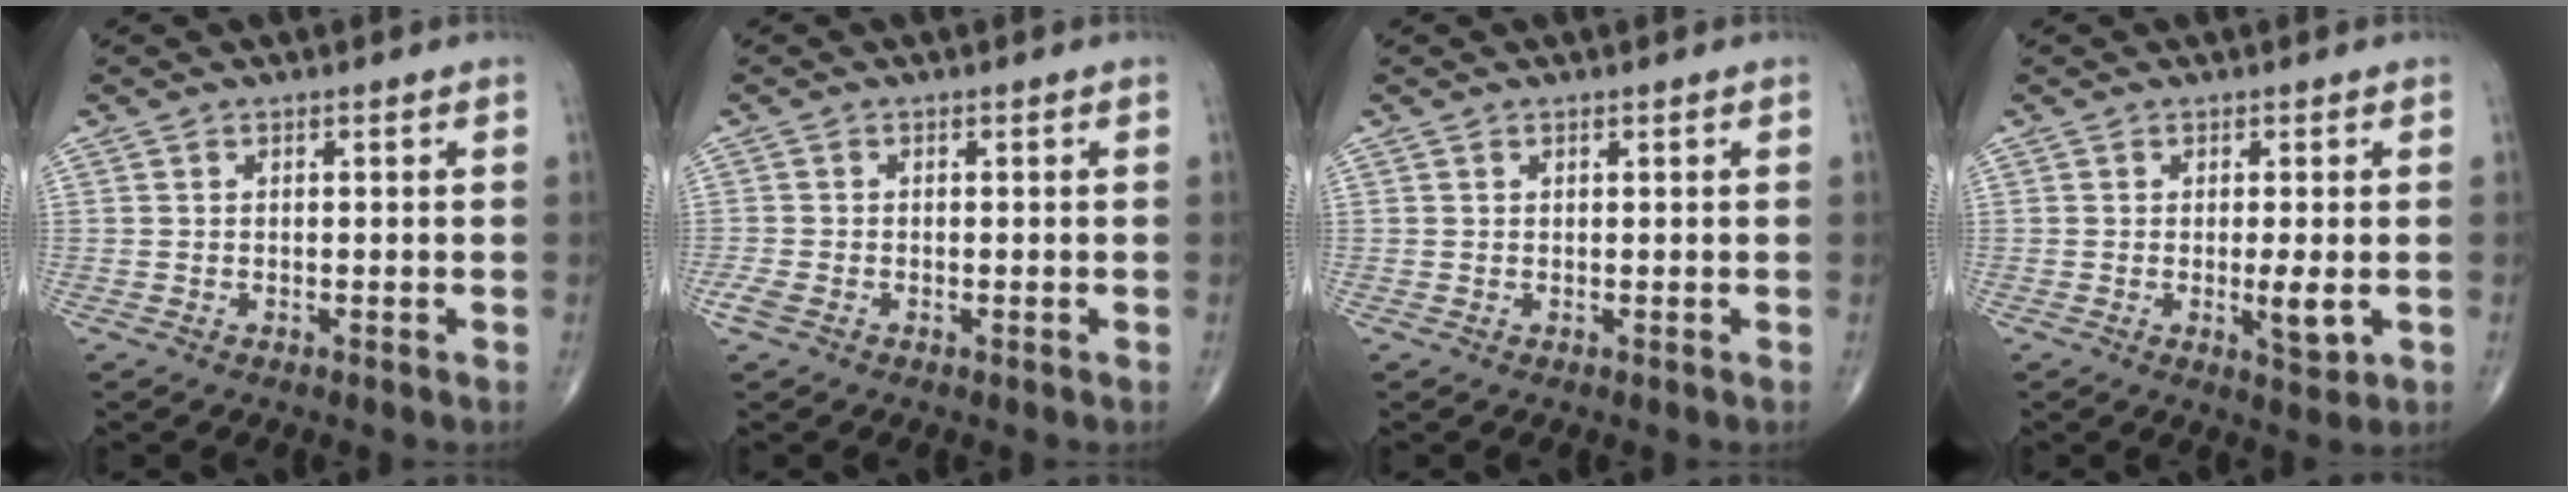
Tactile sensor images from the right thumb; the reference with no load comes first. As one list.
[{"total": 2.0, "force": [-1.0, 1.2, 1.3], "torque": [-0.038, -0.003, -0.024]}, {"total": 0.0}, {"total": 5.6, "force": [-1.2, 2.1, 5.1], "torque": [-0.056, -0.009, -0.009]}]